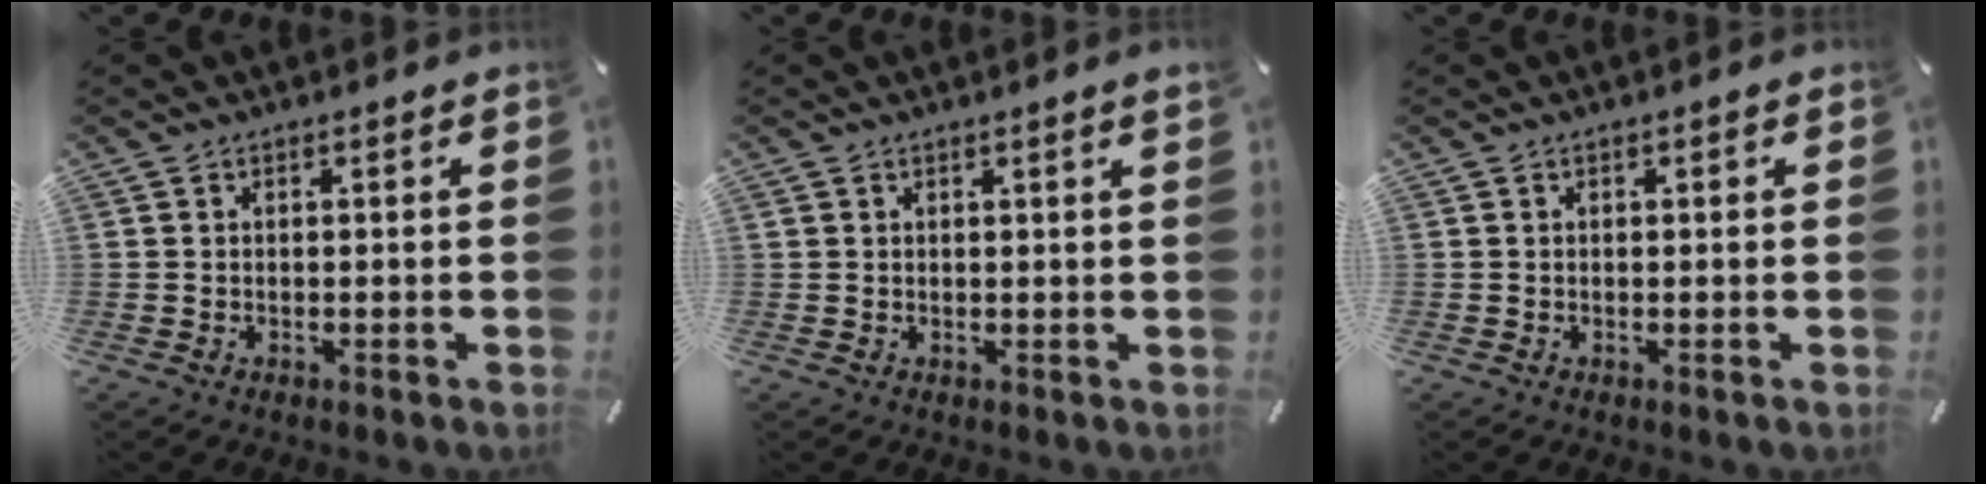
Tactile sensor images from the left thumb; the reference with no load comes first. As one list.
[{"total": 1.2, "force": [0.7, 0.0, 0.9], "torque": [-0.018, -0.001, 0.013]}, {"total": 0.0}]